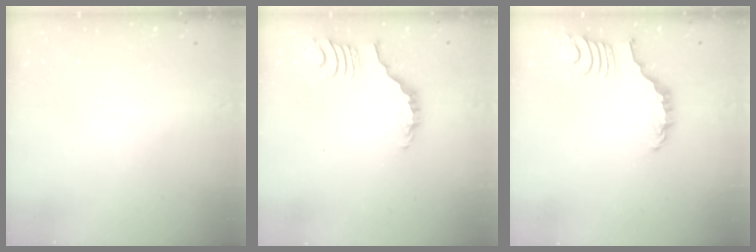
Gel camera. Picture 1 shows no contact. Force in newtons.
{"total": 4.0, "press": 3.9, "slide": 0.7}
{"total": 3.0, "press": 3.0, "slide": 0.4}